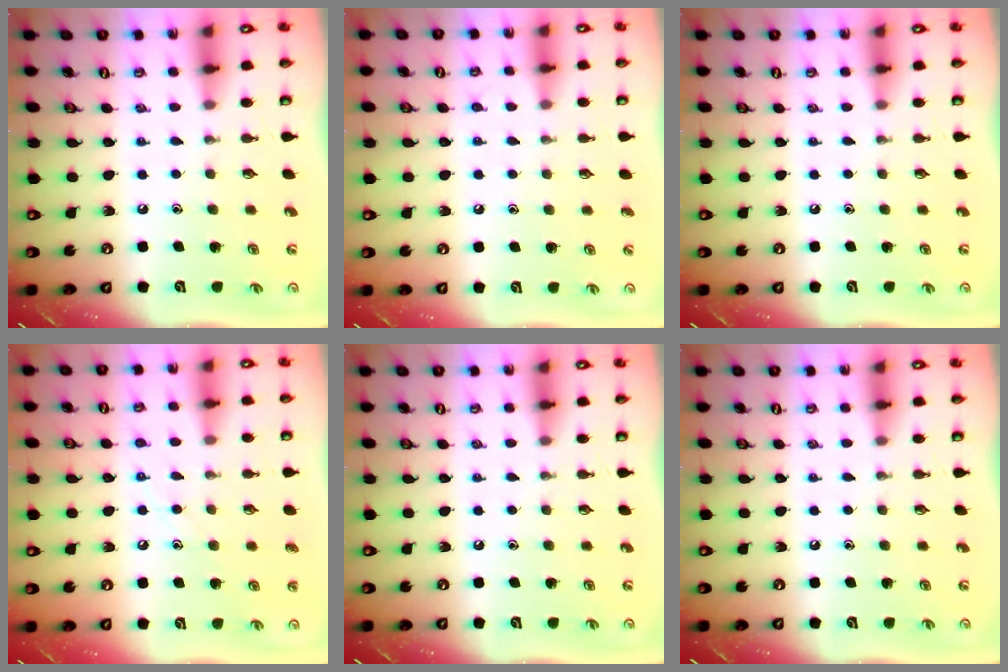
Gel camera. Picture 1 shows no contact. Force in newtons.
{"total": 4.3, "press": 4.2, "slide": 0.6}
{"total": 0.0}
{"total": 6.4, "press": 6.4, "slide": 0.4}
{"total": 0.0}
{"total": 0.0}